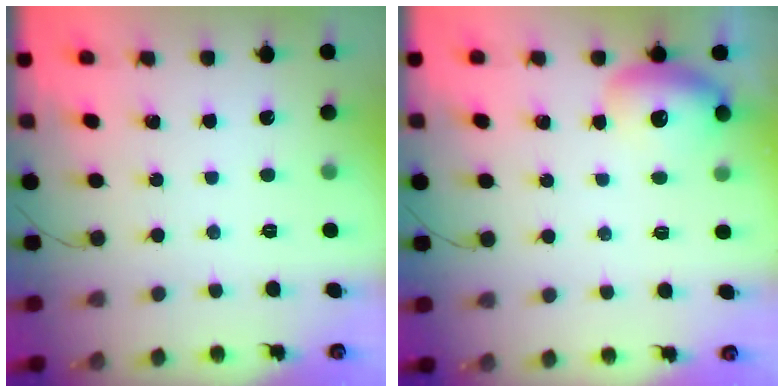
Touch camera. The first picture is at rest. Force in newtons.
{"total": 13.0, "press": 11.7, "slide": 5.5}